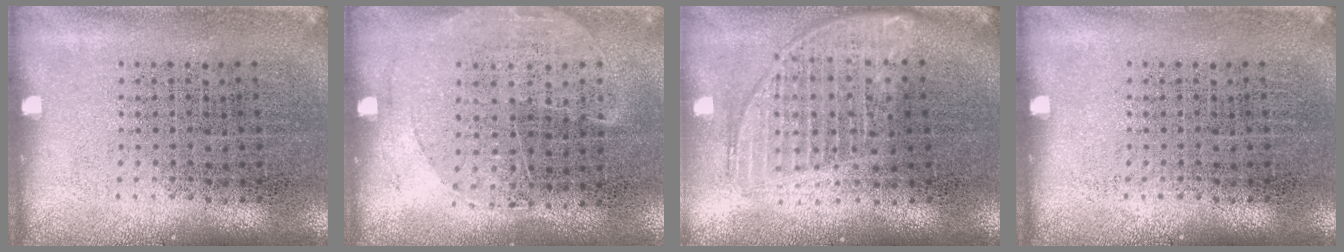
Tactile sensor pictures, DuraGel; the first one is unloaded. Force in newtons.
{"total": 1.3, "press": 1.1, "slide": 0.7}
{"total": 1.8, "press": 1.5, "slide": 0.9}
{"total": 0.0}